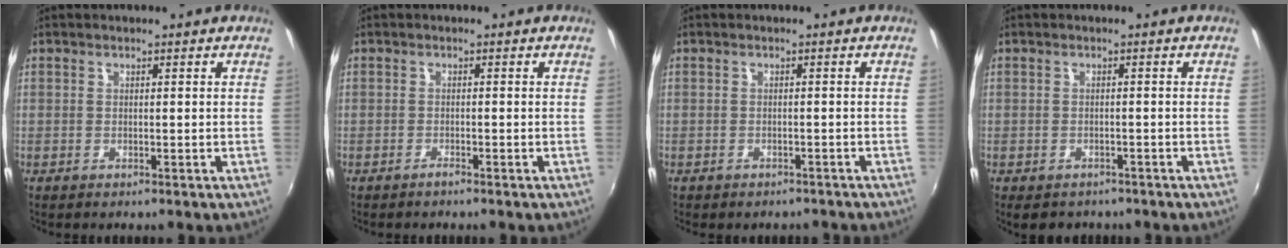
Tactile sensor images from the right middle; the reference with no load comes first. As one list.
[{"total": 0.8, "force": [-0.8, 0.1, 0.2], "torque": [-0.004, -0.003, -0.017]}, {"total": 2.6, "force": [-2.1, 1.5, 0.6], "torque": [-0.014, -0.004, -0.025]}, {"total": 3.9, "force": [-3.0, 2.2, 1.3], "torque": [-0.031, -0.017, -0.041]}]